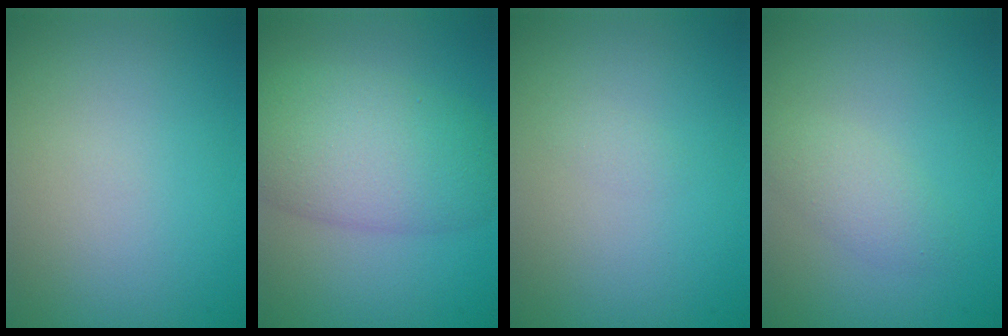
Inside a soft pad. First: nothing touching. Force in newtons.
{"total": 7.5, "press": 7.5, "slide": 0.2}
{"total": 0.6, "press": 0.6, "slide": 0.0}
{"total": 1.9, "press": 1.9, "slide": 0.1}